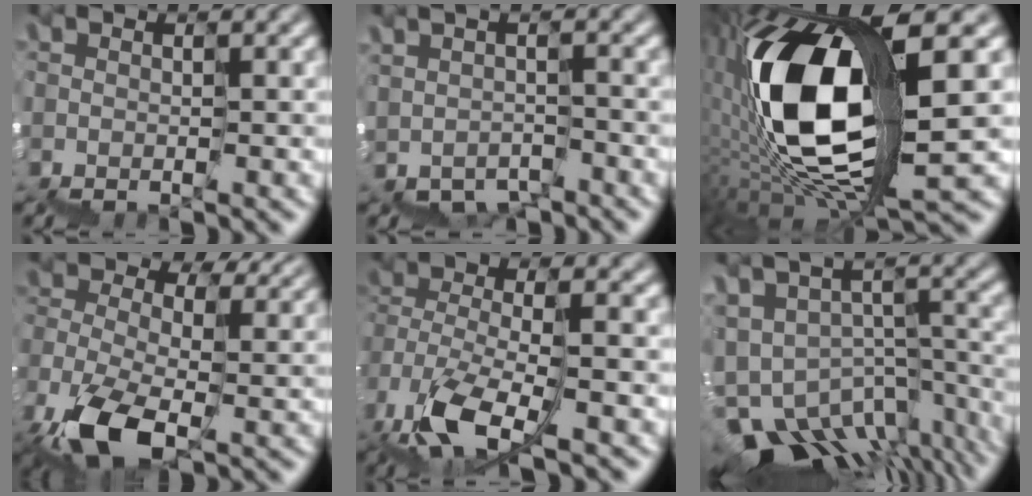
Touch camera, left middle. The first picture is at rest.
{"total": 2.1, "force": [-1.9, 0.6, 0.7], "torque": [-0.017, -0.009, -0.025]}
{"total": 13.3, "force": [2.4, 4.8, 12.2], "torque": [-0.248, 0.011, 0.045]}
{"total": 9.0, "force": [0.0, 5.7, 6.9], "torque": [-0.160, 0.005, 0.002]}
{"total": 6.7, "force": [-2.6, 3.1, 5.4], "torque": [-0.125, -0.008, -0.037]}
{"total": 9.6, "force": [-6.4, 5.5, 4.7], "torque": [-0.087, -0.003, -0.041]}